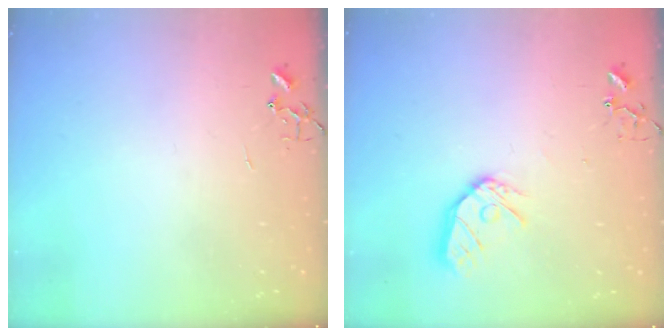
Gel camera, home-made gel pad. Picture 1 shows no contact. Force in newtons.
{"total": 11.3, "press": 11.2, "slide": 1.3}